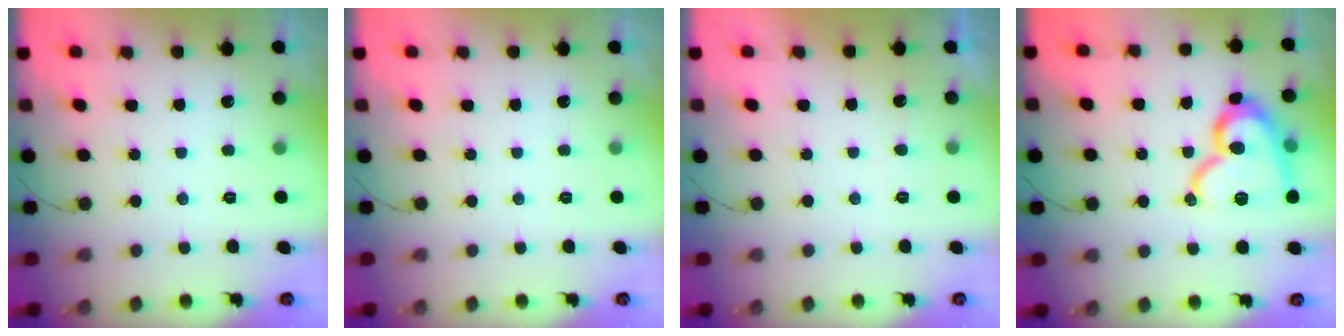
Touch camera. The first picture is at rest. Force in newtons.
{"total": 0.0}
{"total": 3.7, "press": 3.7, "slide": 0.3}
{"total": 17.0, "press": 17.0, "slide": 1.4}